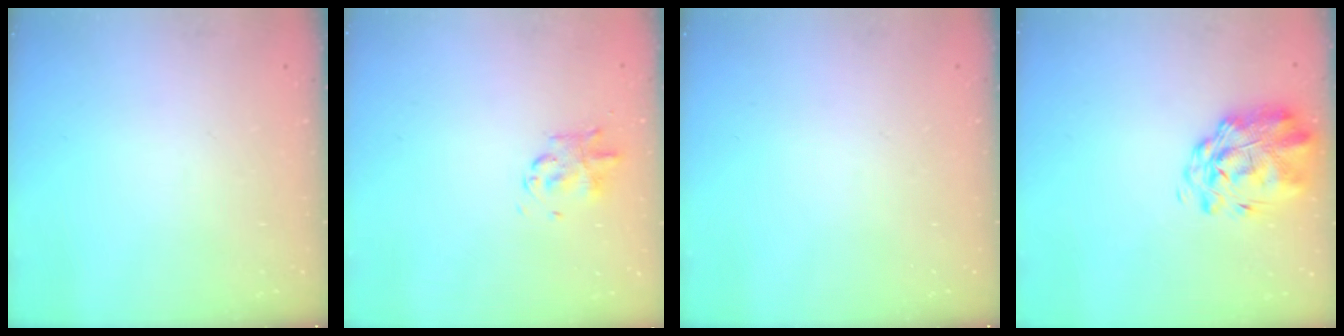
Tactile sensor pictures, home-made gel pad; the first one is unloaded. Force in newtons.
{"total": 2.8, "press": 2.8, "slide": 0.6}
{"total": 0.0}
{"total": 3.2, "press": 2.6, "slide": 1.8}